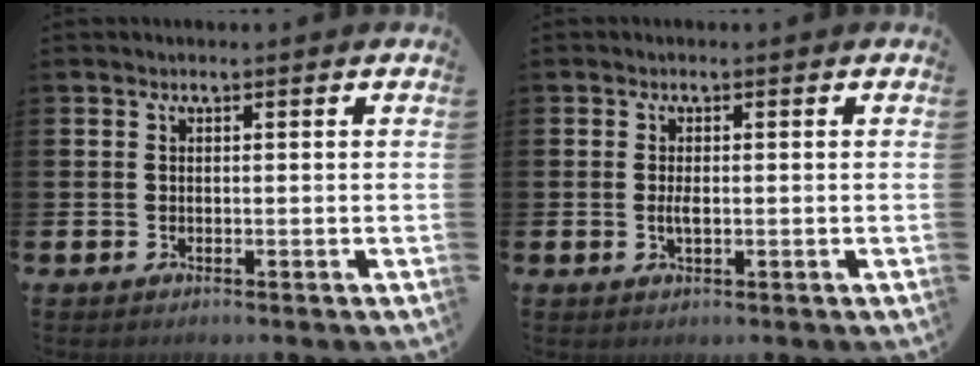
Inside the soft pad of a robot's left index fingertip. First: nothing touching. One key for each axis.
{"total": 1.7, "fx": -0.1, "fy": 0.6, "fz": 1.6, "tx": -0.026, "ty": 0.000, "tz": -0.004}